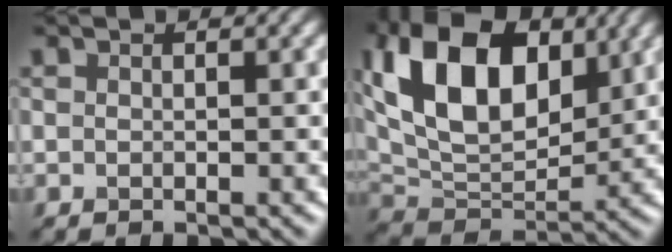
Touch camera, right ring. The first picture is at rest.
{"total": 13.2, "force": [4.6, 7.8, 9.6], "torque": [-0.168, 0.018, 0.075]}